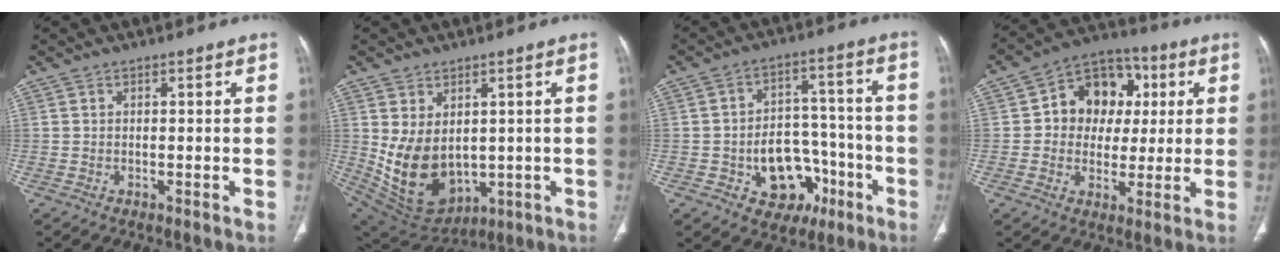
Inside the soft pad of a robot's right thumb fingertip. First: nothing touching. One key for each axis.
{"total": 13.0, "fx": 0.4, "fy": 9.1, "fz": 9.3, "tx": -0.151, "ty": -0.015, "tz": 0.048}
{"total": 13.2, "fx": -5.2, "fy": 9.6, "fz": 7.4, "tx": -0.059, "ty": 0.050, "tz": -0.066}
{"total": 13.4, "fx": 2.2, "fy": 10.9, "fz": 7.4, "tx": -0.057, "ty": 0.012, "tz": 0.027}